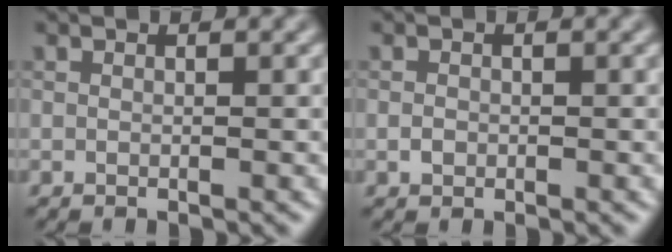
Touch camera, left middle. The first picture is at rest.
{"total": 0.8, "force": [-0.2, 0.6, 0.4], "torque": [-0.006, -0.001, -0.005]}